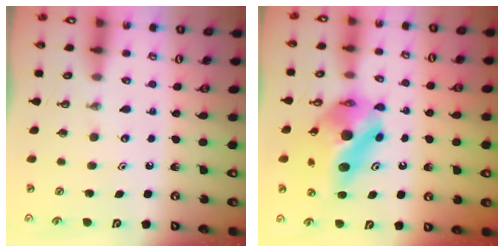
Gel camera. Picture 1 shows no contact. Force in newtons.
{"total": 14.7, "press": 13.0, "slide": 6.8}